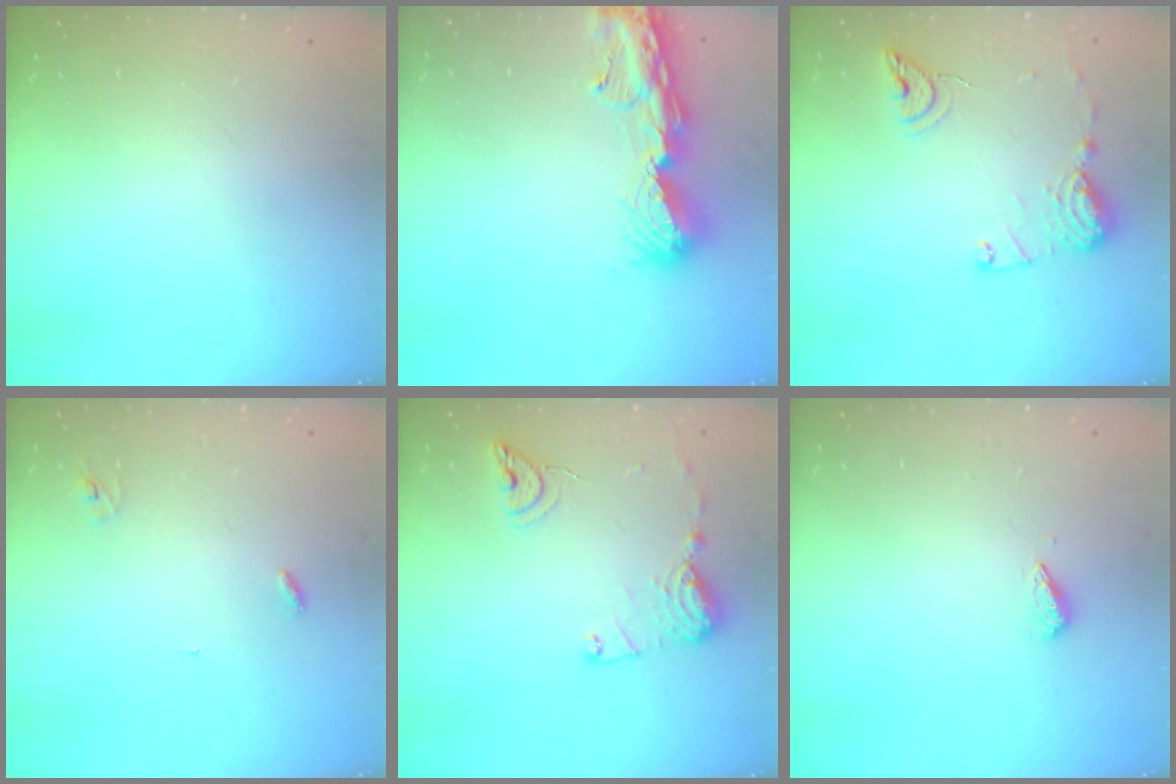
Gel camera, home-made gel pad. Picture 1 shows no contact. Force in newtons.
{"total": 12.9, "press": 12.9, "slide": 1.3}
{"total": 12.2, "press": 12.2, "slide": 1.0}
{"total": 2.8, "press": 2.8, "slide": 0.3}
{"total": 12.2, "press": 12.2, "slide": 1.0}
{"total": 2.9, "press": 2.9, "slide": 0.4}